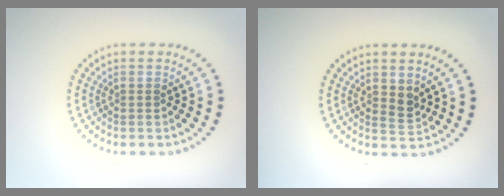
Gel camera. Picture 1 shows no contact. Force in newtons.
{"total": 1.4, "press": 1.3, "slide": 0.7}